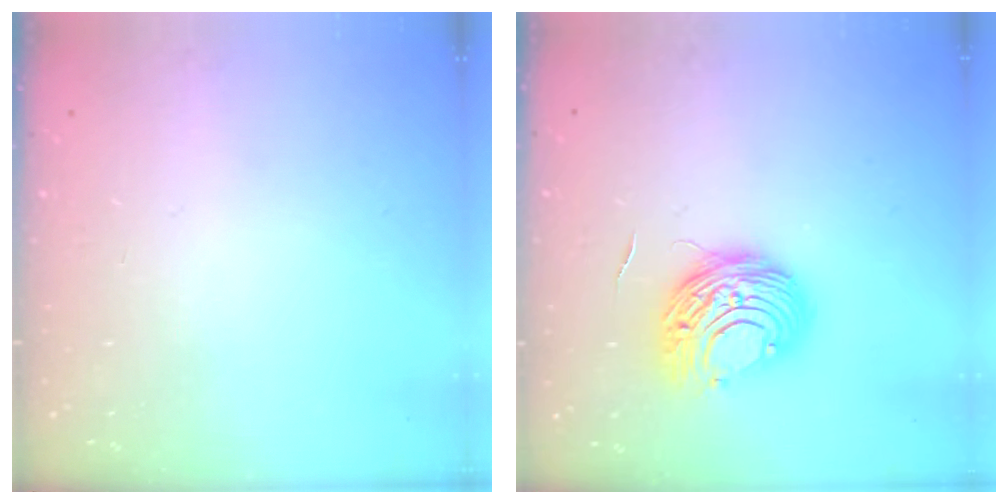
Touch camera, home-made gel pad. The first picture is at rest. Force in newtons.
{"total": 10.5, "press": 10.5, "slide": 0.9}